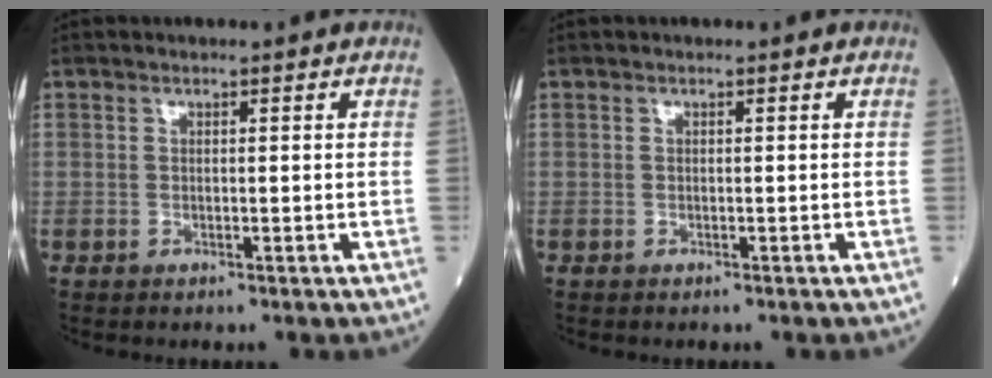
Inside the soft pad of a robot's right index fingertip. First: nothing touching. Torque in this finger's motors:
{"motor_torque": [0.00, -0.03, 0.03, 0.01]}